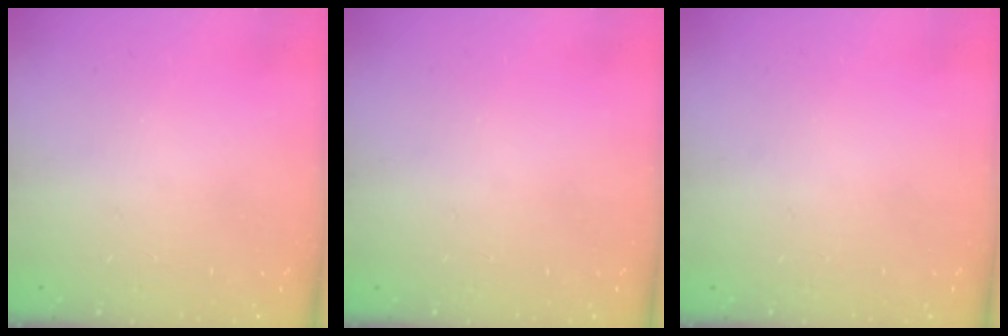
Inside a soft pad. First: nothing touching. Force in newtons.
{"total": 0.0}
{"total": 0.0}